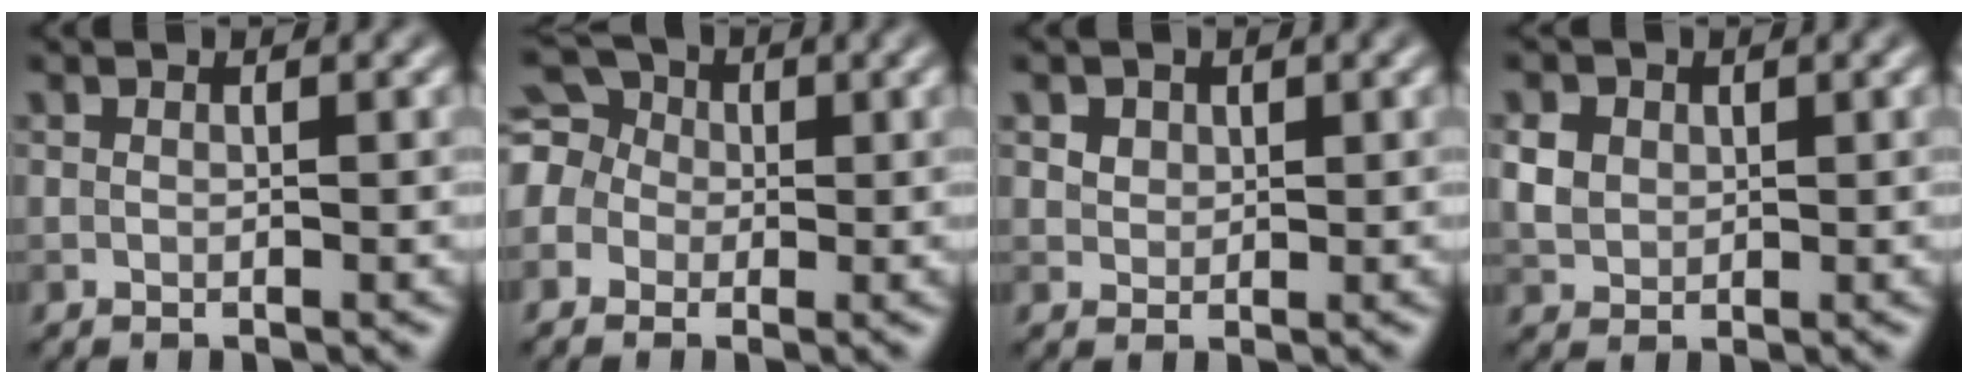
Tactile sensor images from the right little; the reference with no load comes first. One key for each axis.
{"total": 5.3, "fx": 0.3, "fy": 4.9, "fz": 2.2, "tx": -0.052, "ty": 0.030, "tz": -0.034}
{"total": 2.8, "fx": 1.6, "fy": 1.9, "fz": 1.2, "tx": -0.036, "ty": 0.003, "tz": 0.032}
{"total": 2.4, "fx": 0.5, "fy": 2.0, "fz": 1.1, "tx": -0.028, "ty": 0.001, "tz": 0.011}